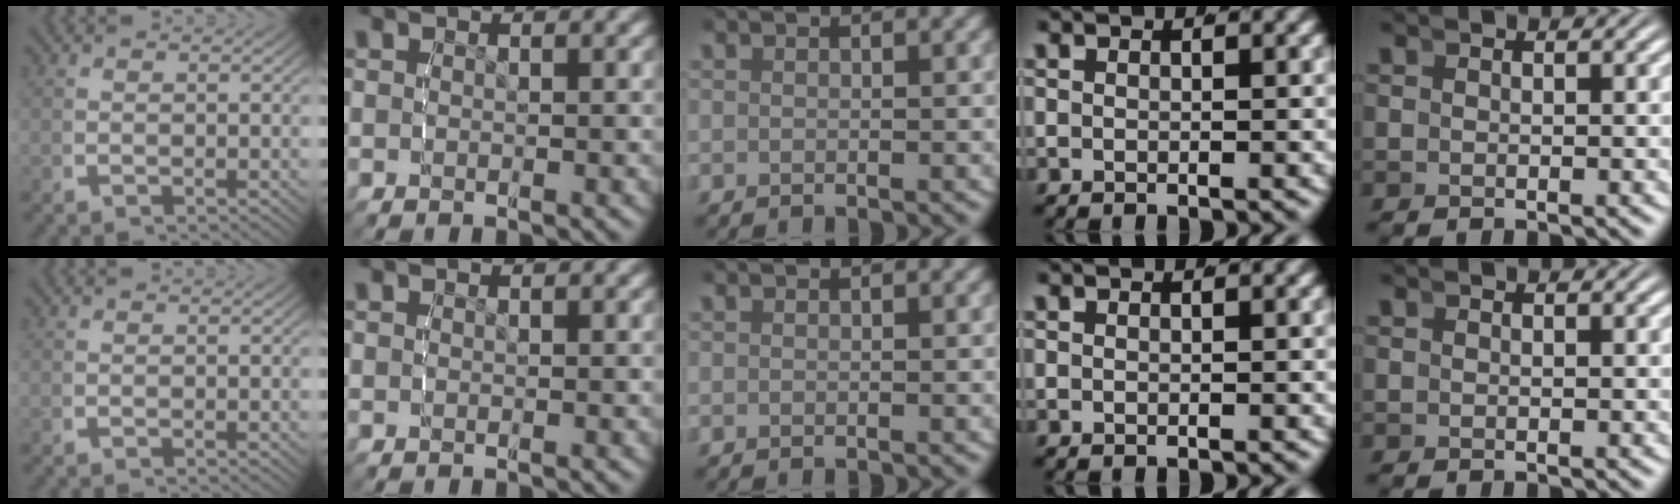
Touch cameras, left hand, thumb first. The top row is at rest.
{}